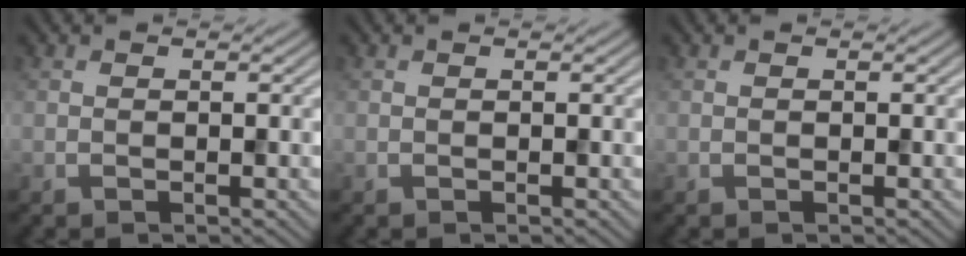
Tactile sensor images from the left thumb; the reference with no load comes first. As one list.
[{"total": 0.0}, {"total": 0.0}]